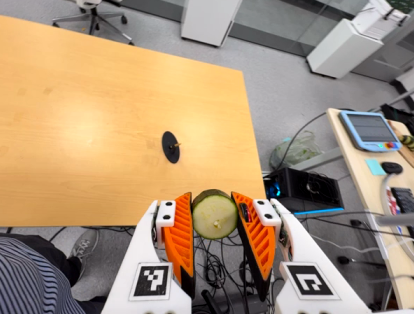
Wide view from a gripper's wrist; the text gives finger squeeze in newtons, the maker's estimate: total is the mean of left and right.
{"total": 10.1, "left": 9.7, "right": 10.6}